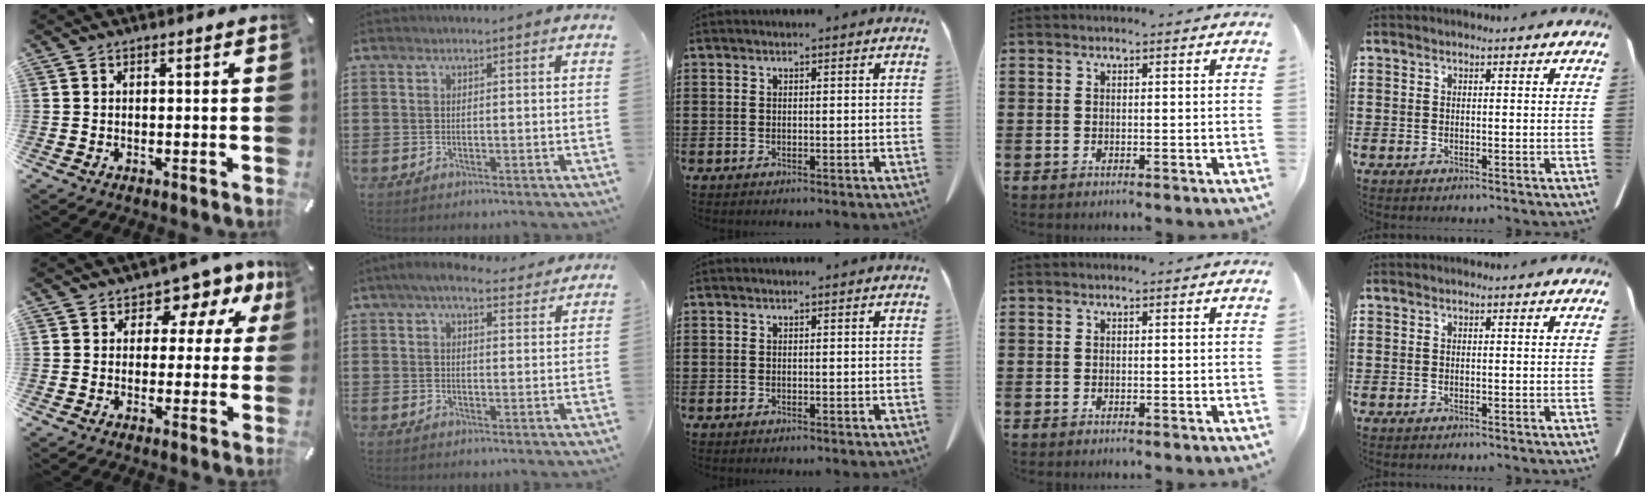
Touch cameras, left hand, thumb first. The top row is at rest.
{"thumb": {"total": 8.0, "force": [3.7, 5.5, 4.5], "torque": [-0.058, -0.026, 0.060]}, "index": {"total": 5.4, "force": [4.5, 1.3, 2.8], "torque": [-0.065, -0.006, 0.081]}}